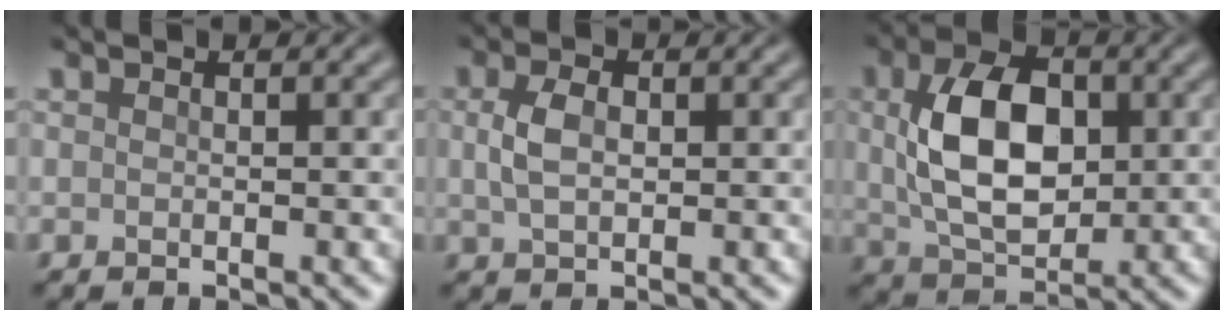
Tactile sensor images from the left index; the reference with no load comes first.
{"total": 2.8, "force": [0.4, 1.8, 2.2], "torque": [-0.050, 0.002, 0.008]}
{"total": 8.3, "force": [0.9, 5.2, 6.5], "torque": [-0.125, 0.005, 0.018]}